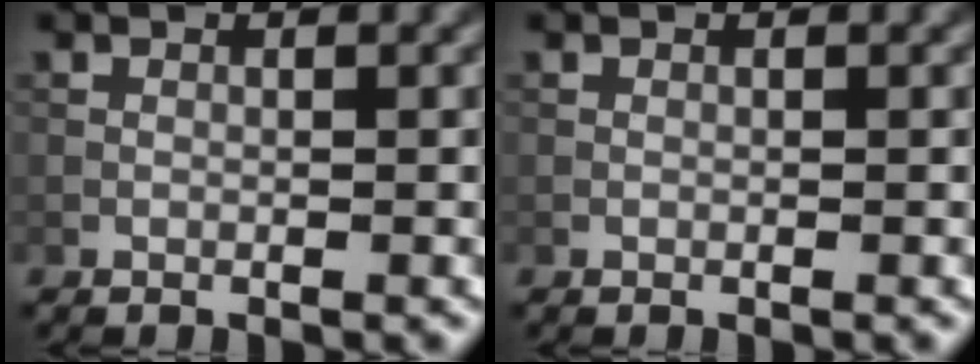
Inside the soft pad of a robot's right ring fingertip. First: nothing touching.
{"total": 0.0}